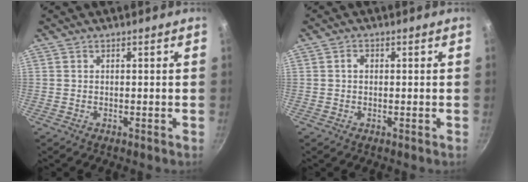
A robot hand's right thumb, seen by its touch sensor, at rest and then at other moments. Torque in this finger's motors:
{"motor_torque": [-0.13, 0.38, 0.41, -0.18, 0.02]}